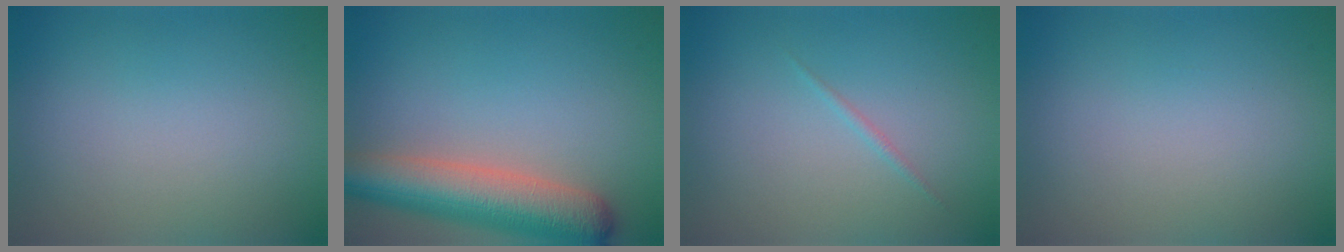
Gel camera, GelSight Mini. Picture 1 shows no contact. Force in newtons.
{"total": 7.5, "press": 7.5, "slide": 0.5}
{"total": 0.5, "press": 0.5, "slide": 0.0}
{"total": 0.0}